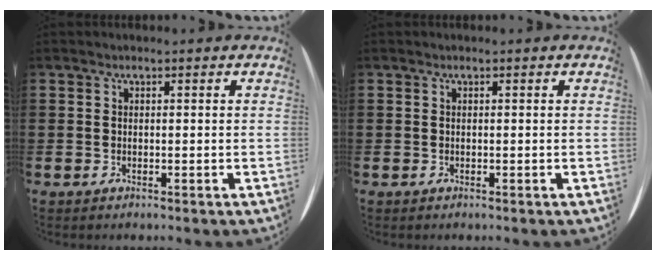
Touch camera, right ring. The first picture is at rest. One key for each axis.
{"total": 0.0}